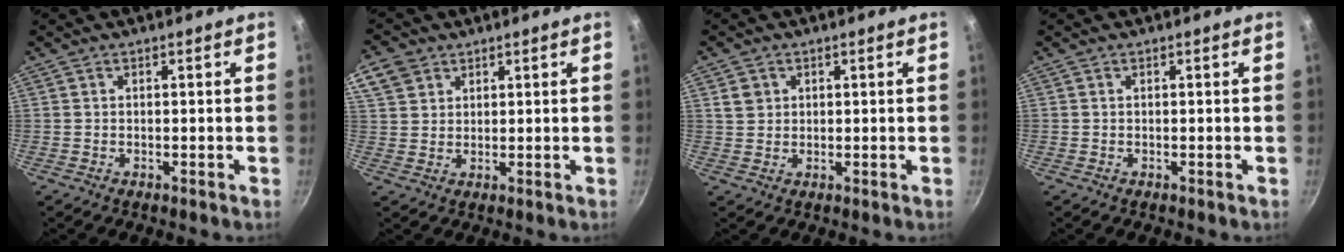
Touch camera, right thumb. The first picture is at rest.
{"total": 6.8, "force": [3.6, 5.2, 2.7], "torque": [-0.039, 0.002, 0.065]}
{"total": 3.1, "force": [1.0, 2.8, 1.1], "torque": [-0.005, 0.005, 0.020]}
{"total": 0.0}